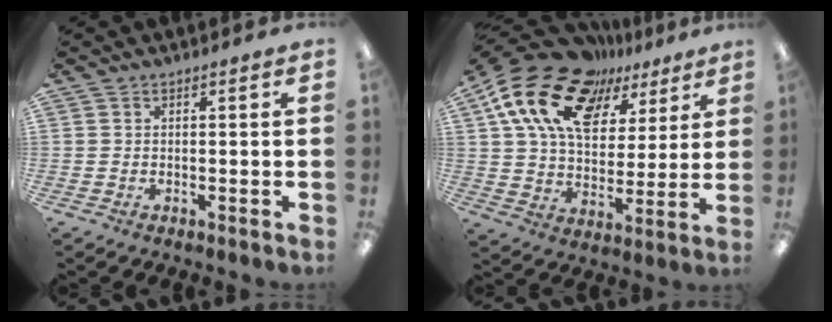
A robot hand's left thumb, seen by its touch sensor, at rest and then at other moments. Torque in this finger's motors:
{"motor_torque": [0.49, 0.57, 1.43, -1.34, 0.56]}